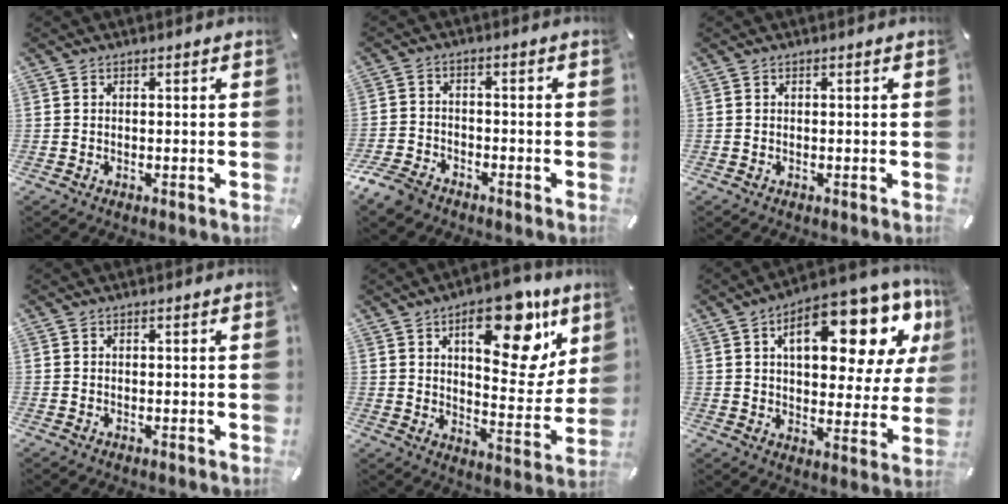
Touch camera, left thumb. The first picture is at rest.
{"total": 6.3, "force": [-5.0, 3.0, 2.2], "torque": [-0.061, 0.018, -0.102]}
{"total": 0.0}
{"total": 0.0}
{"total": 19.9, "force": [10.5, 8.9, 14.3], "torque": [-0.174, -0.059, 0.162]}
{"total": 20.8, "force": [10.1, 9.7, 15.3], "torque": [-0.213, -0.058, 0.158]}